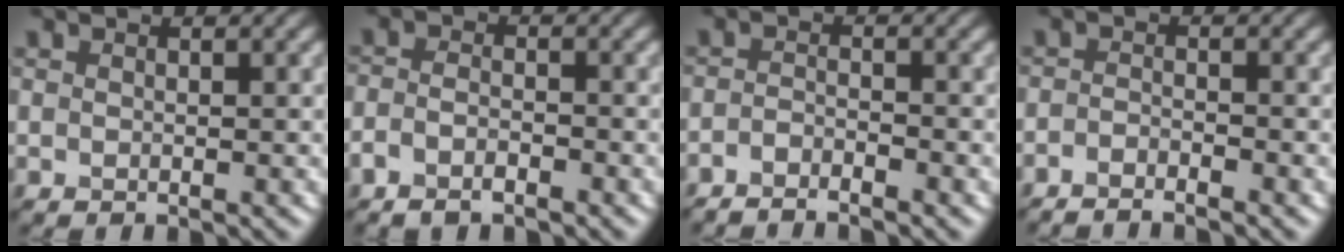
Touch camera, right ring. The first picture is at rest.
{"total": 2.3, "force": [-1.6, 1.0, 1.4], "torque": [-0.030, -0.002, -0.036]}
{"total": 2.1, "force": [-1.7, 0.3, 1.1], "torque": [-0.018, -0.004, -0.039]}
{"total": 2.2, "force": [-1.8, 0.3, 1.2], "torque": [-0.024, -0.005, -0.041]}